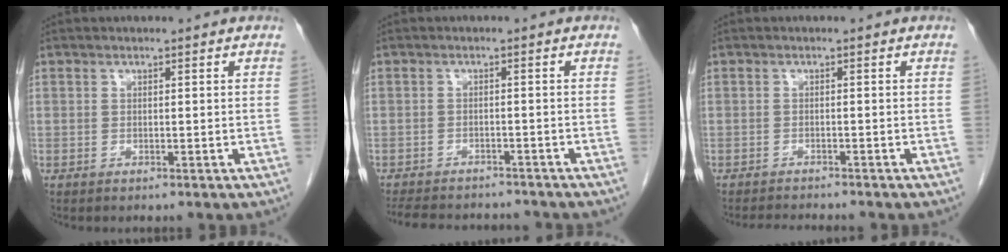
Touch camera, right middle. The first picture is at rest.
{"total": 11.8, "force": [-10.7, 3.2, 3.8], "torque": [-0.084, -0.001, -0.142]}
{"total": 3.8, "force": [-3.7, -0.1, 1.0], "torque": [-0.016, -0.015, -0.056]}